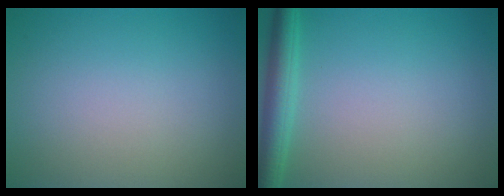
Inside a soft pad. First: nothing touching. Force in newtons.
{"total": 3.2, "press": 3.2, "slide": 0.2}